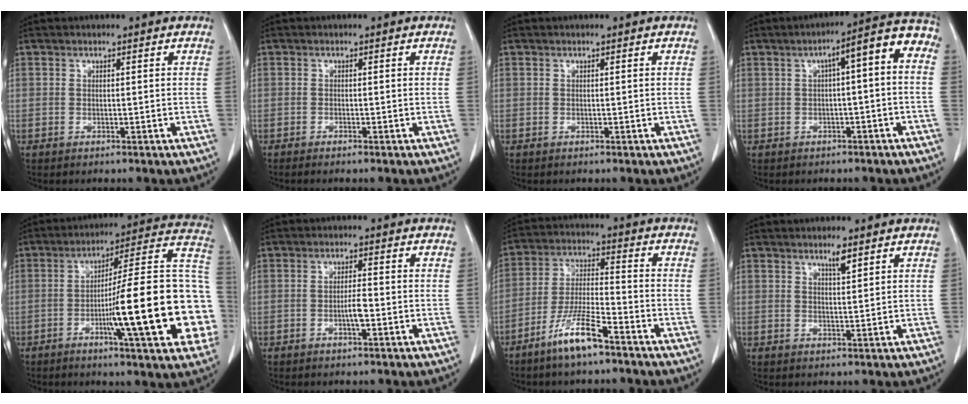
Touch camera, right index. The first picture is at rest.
{"total": 1.4, "force": [-1.1, -0.2, 0.8], "torque": [-0.013, 0.000, -0.016]}
{"total": 0.0}
{"total": 8.3, "force": [0.6, 1.5, 8.2], "torque": [-0.109, 0.039, 0.001]}
{"total": 24.6, "force": [-4.9, 2.4, 24.0], "torque": [-0.258, 0.020, -0.072]}
{"total": 2.7, "force": [-0.8, 0.4, 2.5], "torque": [-0.047, 0.001, -0.013]}
{"total": 9.4, "force": [-6.4, 1.0, 6.8], "torque": [-0.141, -0.013, -0.124]}
{"total": 2.1, "force": [1.5, 0.1, 1.4], "torque": [-0.029, -0.002, 0.028]}